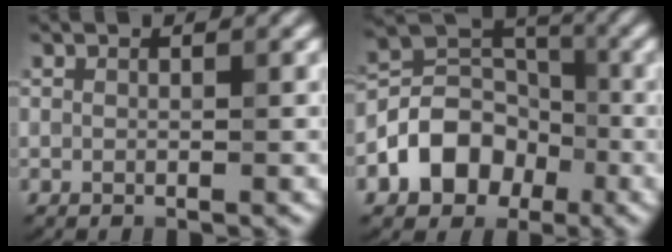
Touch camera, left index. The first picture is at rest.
{"total": 6.4, "force": [-2.7, 4.9, 3.1], "torque": [-0.036, 0.002, -0.057]}